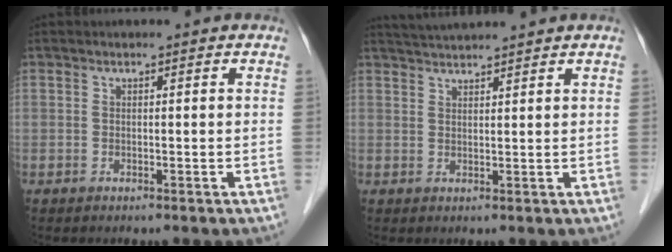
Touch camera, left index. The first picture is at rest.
{"total": 4.6, "force": [4.3, -0.9, 1.3], "torque": [-0.022, 0.025, 0.076]}